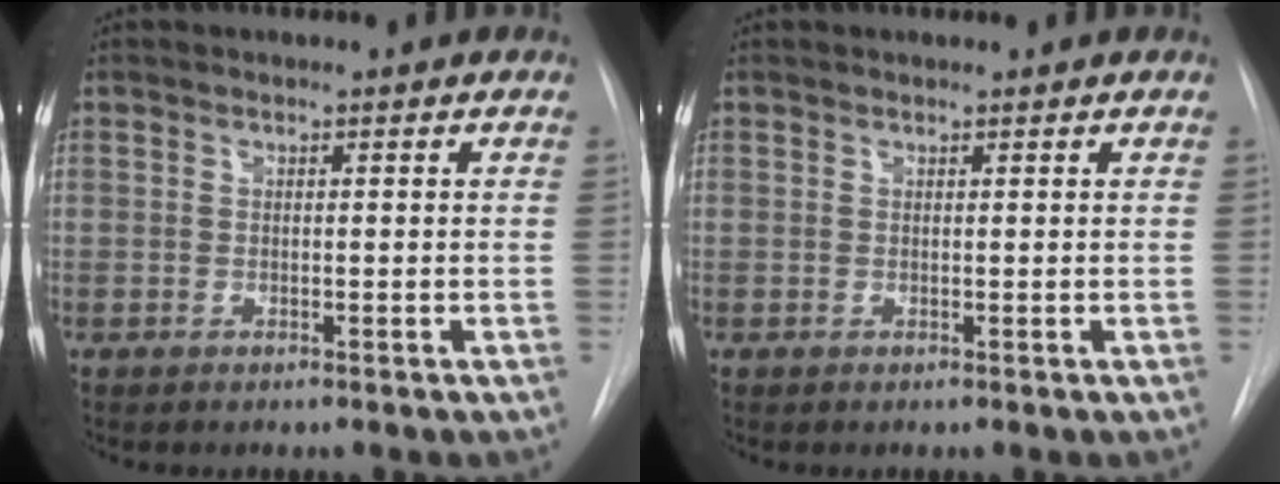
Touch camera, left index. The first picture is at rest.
{"total": 1.2, "force": [1.2, 0.2, 0.2], "torque": [-0.006, 0.017, 0.020]}